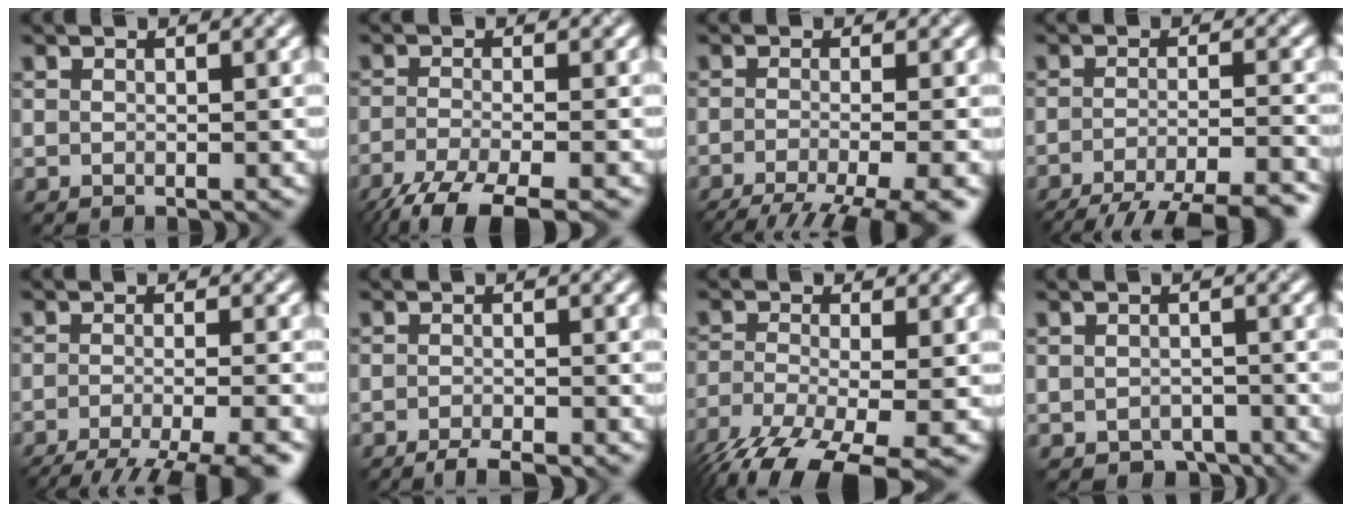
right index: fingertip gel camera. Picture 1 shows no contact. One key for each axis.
{"total": 6.9, "fx": -4.9, "fy": 1.5, "fz": 4.5, "tx": -0.080, "ty": -0.018, "tz": -0.100}
{"total": 9.0, "fx": -5.8, "fy": 2.4, "fz": 6.4, "tx": -0.086, "ty": -0.032, "tz": -0.086}
{"total": 10.7, "fx": -8.6, "fy": 2.5, "fz": 5.9, "tx": -0.077, "ty": -0.017, "tz": -0.116}
{"total": 9.2, "fx": -6.6, "fy": 2.2, "fz": 5.9, "tx": -0.079, "ty": -0.026, "tz": -0.094}
{"total": 2.3, "fx": -1.8, "fy": 0.3, "fz": 1.4, "tx": -0.020, "ty": -0.002, "tz": -0.036}
{"total": 9.6, "fx": -6.3, "fy": 2.9, "fz": 6.6, "tx": -0.140, "ty": -0.028, "tz": -0.113}
{"total": 2.0, "fx": -1.5, "fy": 1.2, "fz": 0.6, "tx": -0.006, "ty": -0.003, "tz": -0.023}